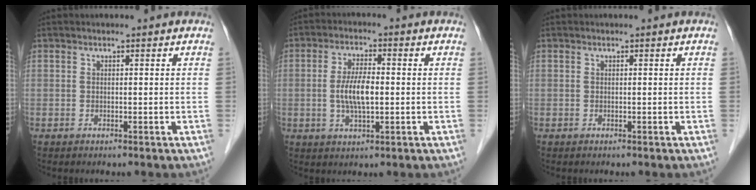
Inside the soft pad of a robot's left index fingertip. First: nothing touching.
{"total": 5.9, "force": [-0.7, 1.6, 5.6], "torque": [-0.118, -0.006, -0.012]}
{"total": 0.0}